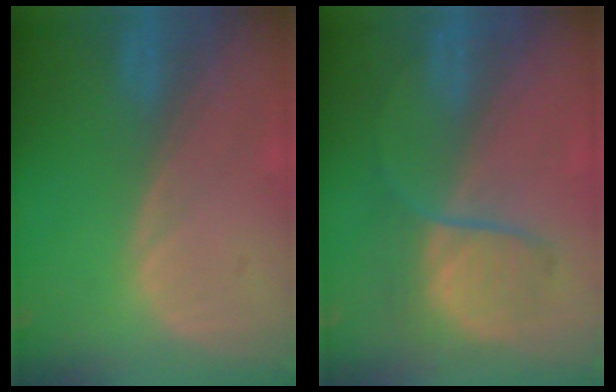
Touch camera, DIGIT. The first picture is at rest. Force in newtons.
{"total": 6.6, "press": 6.5, "slide": 1.3}